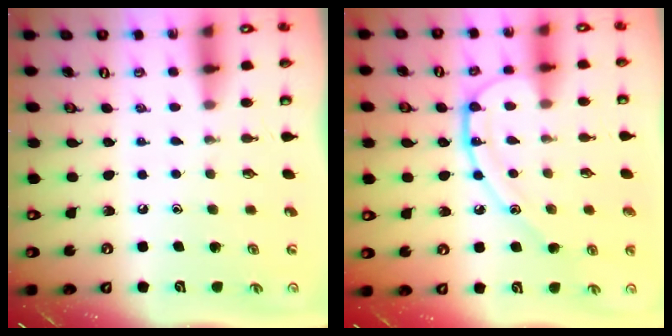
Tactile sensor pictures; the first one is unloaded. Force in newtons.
{"total": 11.5, "press": 11.5, "slide": 0.4}